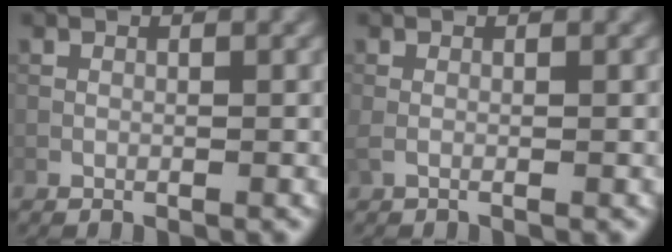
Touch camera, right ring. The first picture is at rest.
{"total": 1.2, "force": [0.0, 0.4, 1.1], "torque": [-0.021, -0.002, -0.005]}